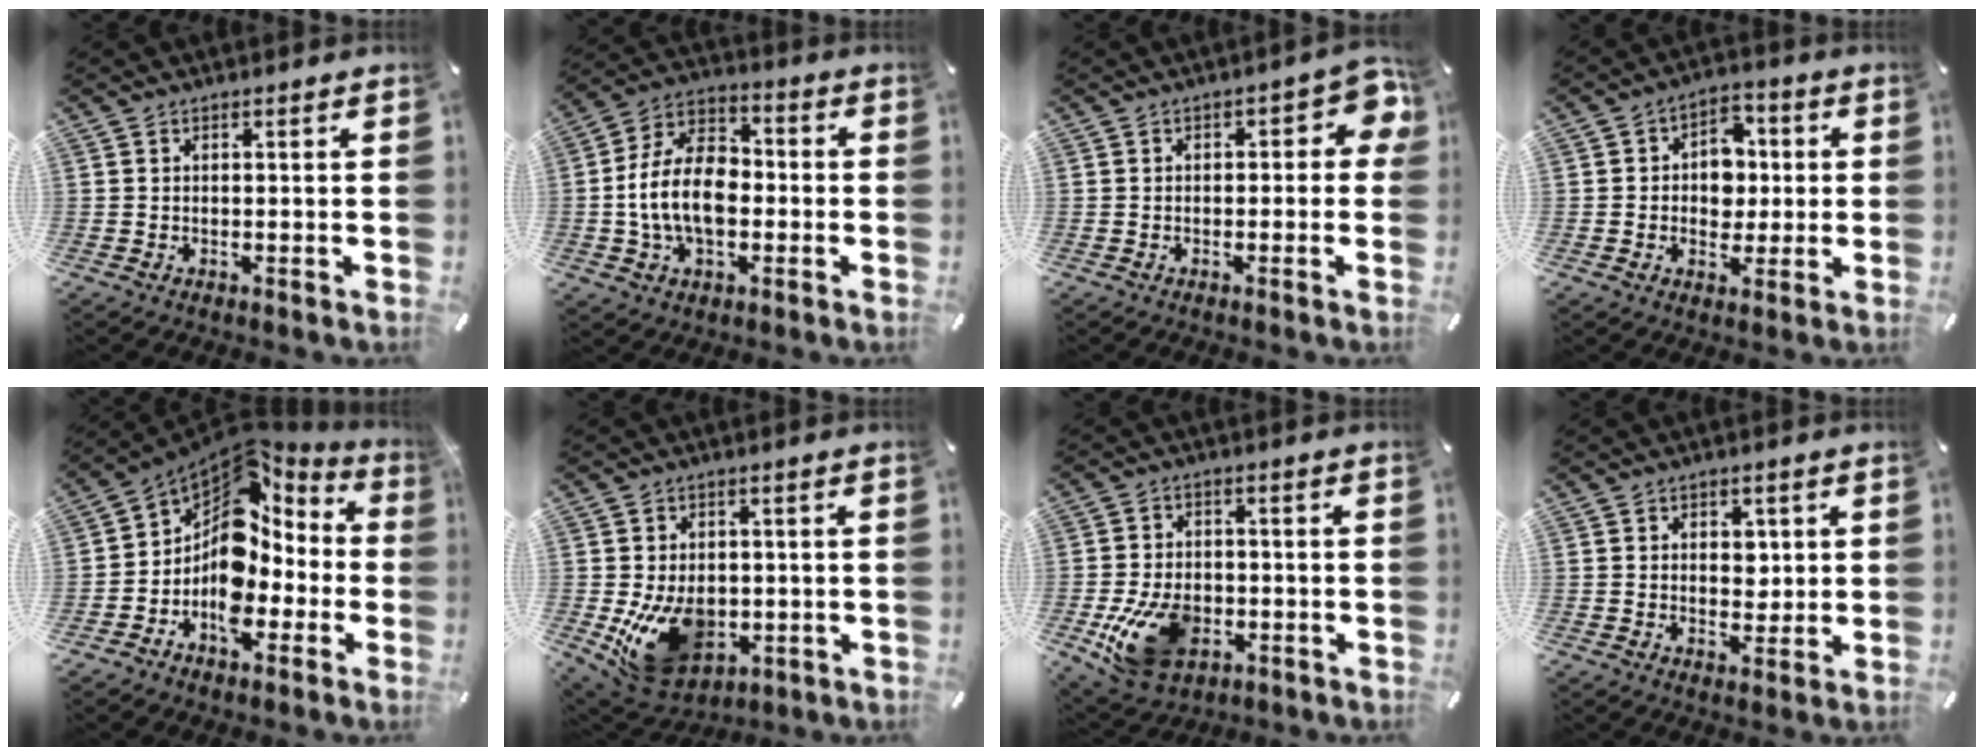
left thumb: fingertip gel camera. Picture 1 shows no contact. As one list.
[{"total": 14.6, "force": [-2.5, 10.0, 10.3], "torque": [-0.228, 0.019, -0.046]}, {"total": 5.7, "force": [0.2, 3.0, 4.8], "torque": [-0.058, 0.005, -0.002]}, {"total": 8.3, "force": [-0.2, 7.1, 4.2], "torque": [-0.052, 0.006, -0.005]}, {"total": 11.8, "force": [-1.1, 9.4, 7.1], "torque": [-0.128, -0.020, -0.020]}, {"total": 14.4, "force": [-2.8, 10.7, 9.2], "torque": [-0.168, -0.003, -0.039]}, {"total": 13.6, "force": [-3.9, 9.6, 8.9], "torque": [-0.181, 0.004, -0.067]}, {"total": 4.6, "force": [0.8, 3.7, 2.5], "torque": [-0.024, -0.004, 0.007]}]